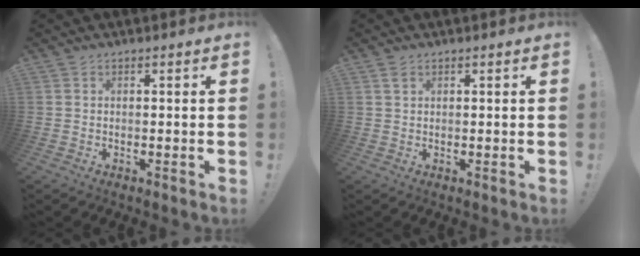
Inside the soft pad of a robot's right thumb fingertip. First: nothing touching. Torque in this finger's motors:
{"motor_torque": [0.07, 0.45, 0.10, -0.18, 0.06]}